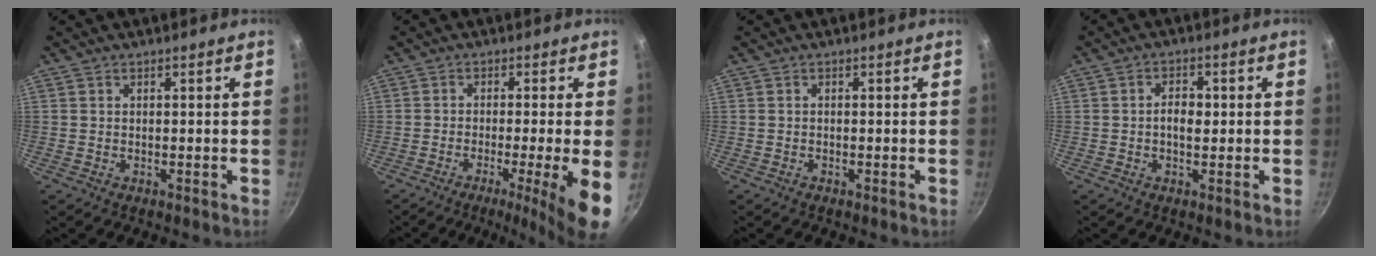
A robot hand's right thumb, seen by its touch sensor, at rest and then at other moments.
{"total": 9.5, "force": [-3.1, 0.4, 9.0], "torque": [-0.133, 0.000, -0.047]}
{"total": 0.0}
{"total": 3.7, "force": [0.0, 2.2, 3.0], "torque": [-0.036, 0.006, -0.005]}